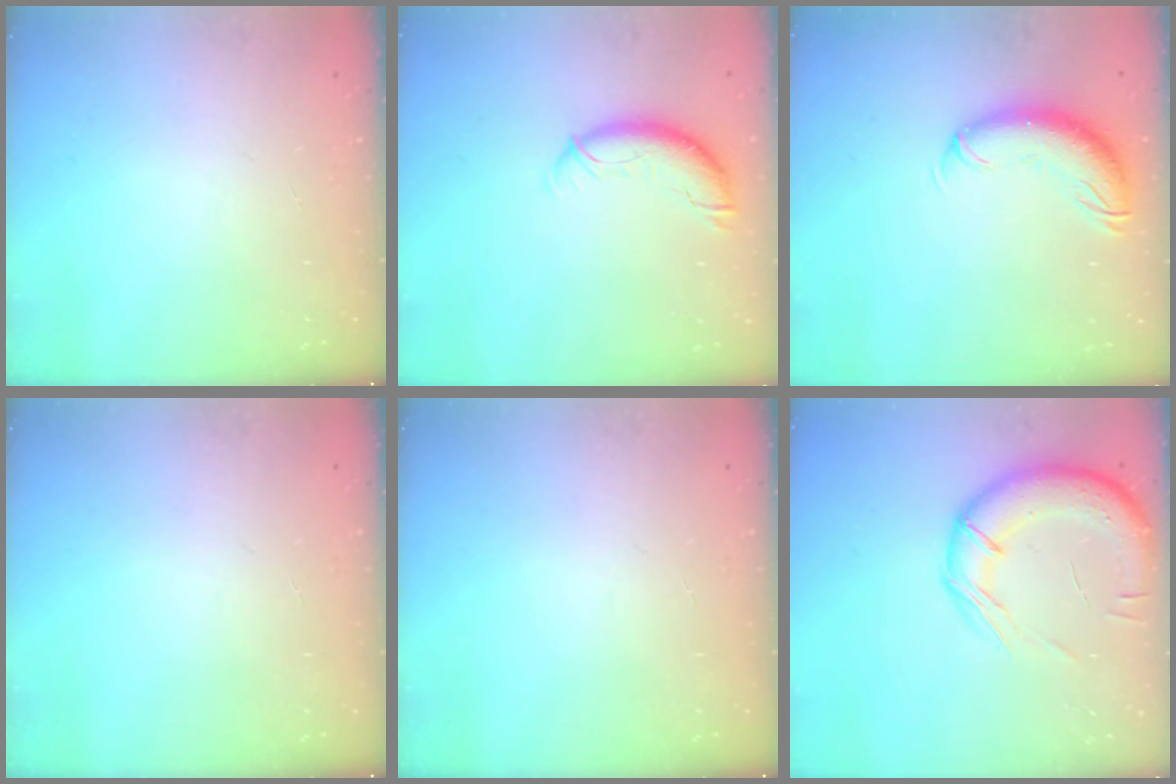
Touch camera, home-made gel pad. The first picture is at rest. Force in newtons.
{"total": 9.9, "press": 9.9, "slide": 1.3}
{"total": 11.2, "press": 10.8, "slide": 2.9}
{"total": 0.0}
{"total": 0.0}
{"total": 16.7, "press": 16.5, "slide": 2.5}